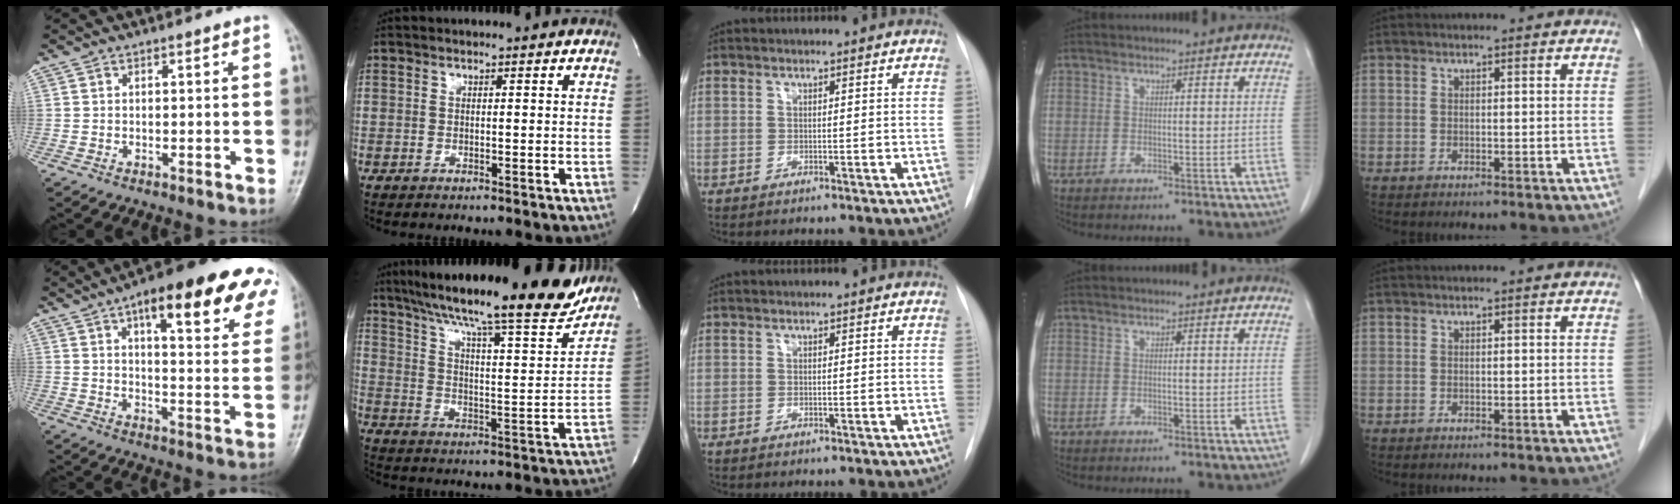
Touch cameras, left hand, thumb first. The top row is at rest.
{"thumb": {"total": 23.4, "force": [13.3, 7.5, 17.8], "torque": [-0.200, -0.023, 0.168]}, "index": {"total": 23.9, "force": [20.5, 2.5, 12.0], "torque": [-0.199, -0.022, 0.289]}}